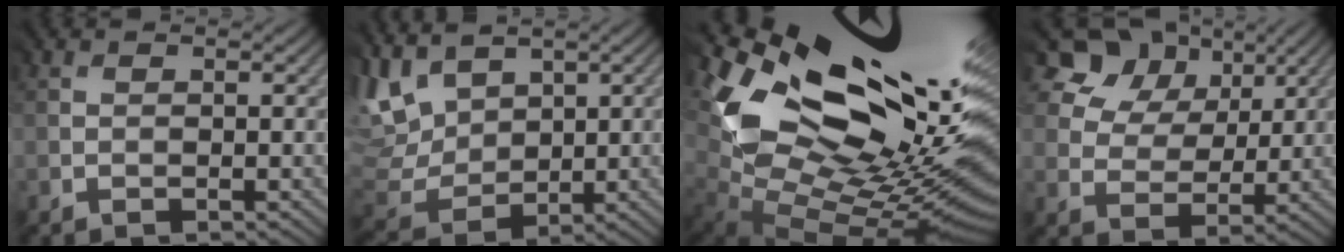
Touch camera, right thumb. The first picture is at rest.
{"total": 9.9, "force": [5.7, 5.8, 5.6], "torque": [-0.202, 0.019, 0.112]}
{"total": 19.1, "force": [6.0, 11.2, 14.3], "torque": [-0.272, -0.010, 0.146]}
{"total": 10.3, "force": [6.9, 6.7, 3.5], "torque": [-0.090, 0.010, 0.123]}